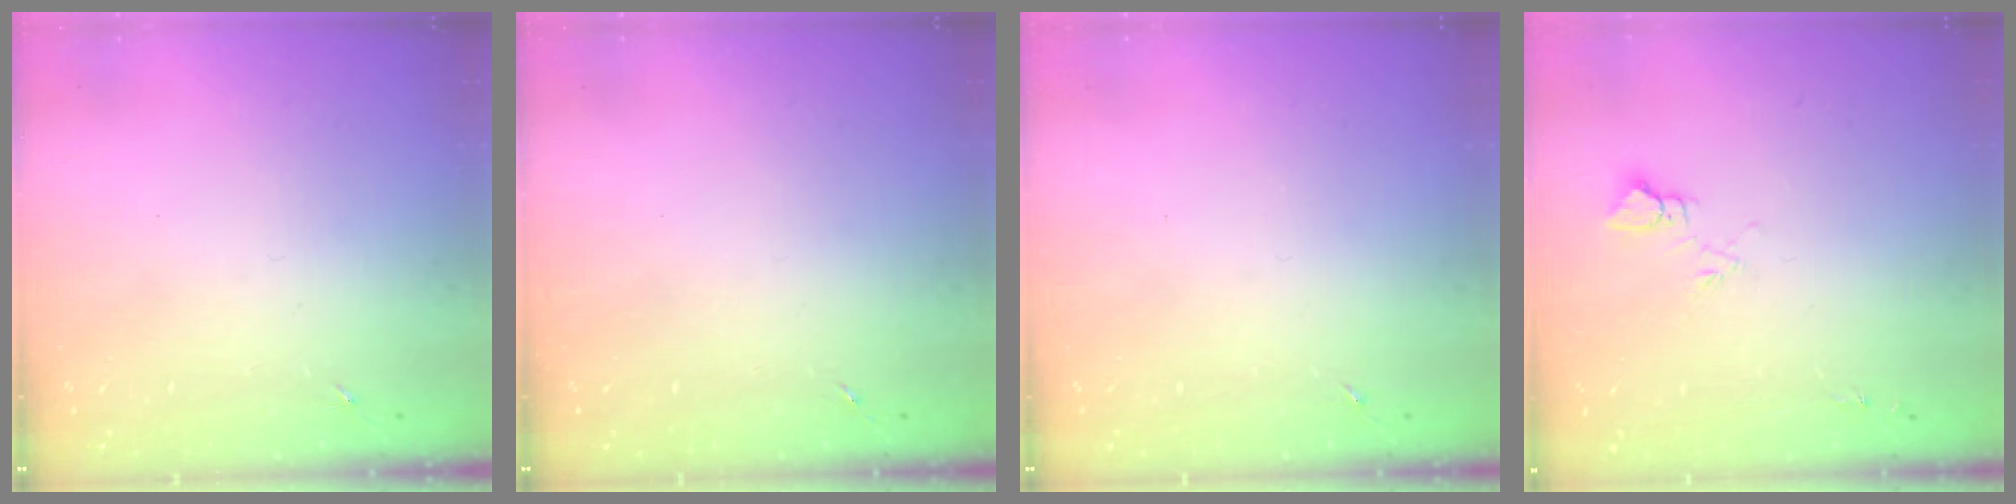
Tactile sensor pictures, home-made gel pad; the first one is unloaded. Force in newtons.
{"total": 0.0}
{"total": 0.0}
{"total": 3.7, "press": 3.7, "slide": 0.4}